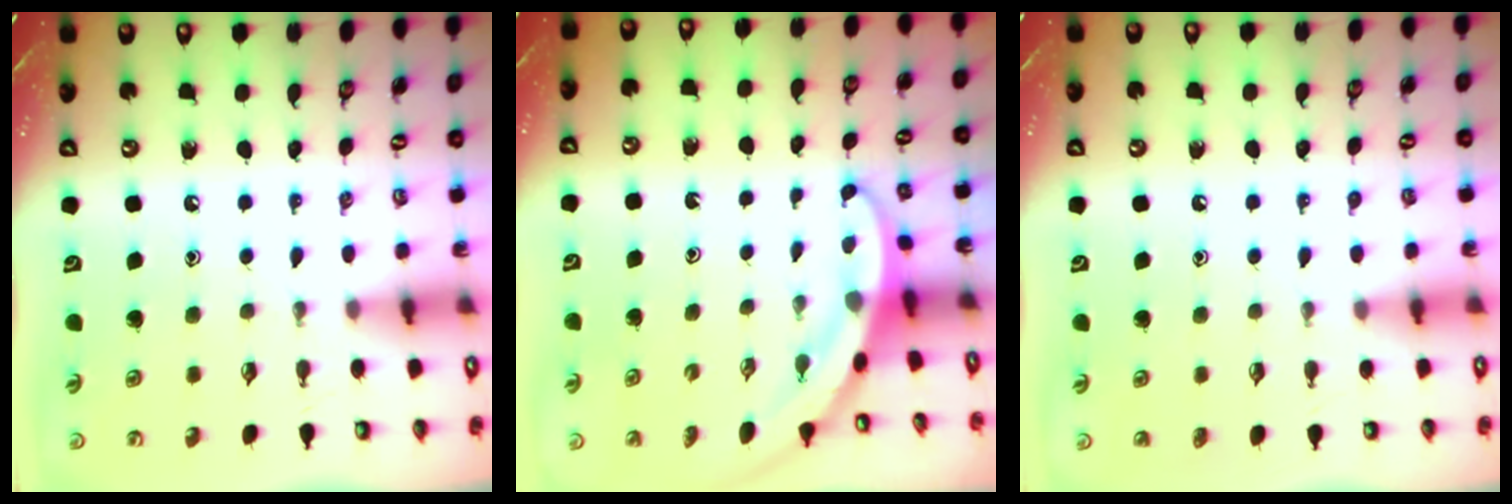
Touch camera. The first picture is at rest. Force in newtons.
{"total": 3.4, "press": 3.4, "slide": 0.1}
{"total": 0.8, "press": 0.8, "slide": 0.1}